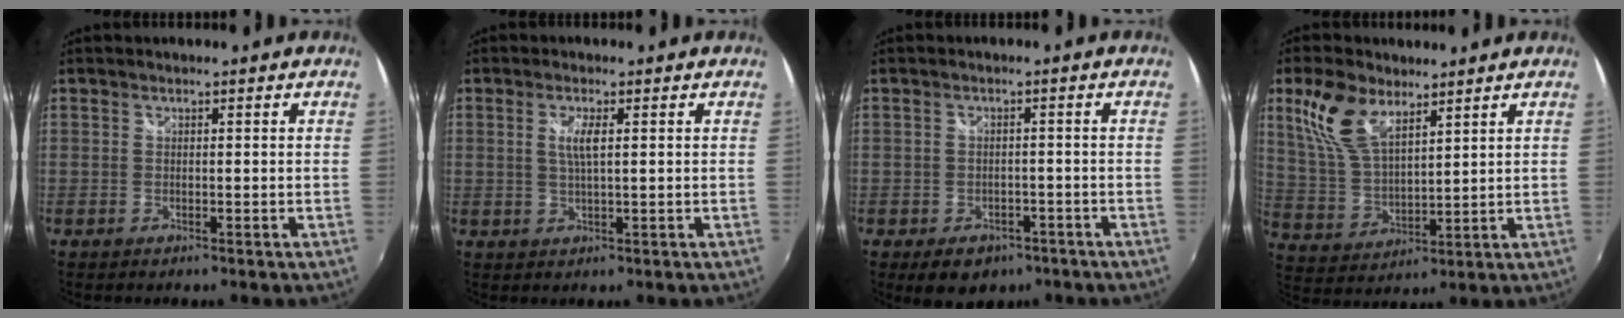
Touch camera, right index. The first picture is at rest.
{"total": 3.2, "force": [0.7, 0.5, 3.1], "torque": [-0.059, -0.003, 0.013]}
{"total": 6.7, "force": [-4.2, 4.4, 2.7], "torque": [-0.054, 0.000, -0.049]}
{"total": 11.6, "force": [6.8, 5.7, 7.5], "torque": [-0.157, 0.014, 0.145]}